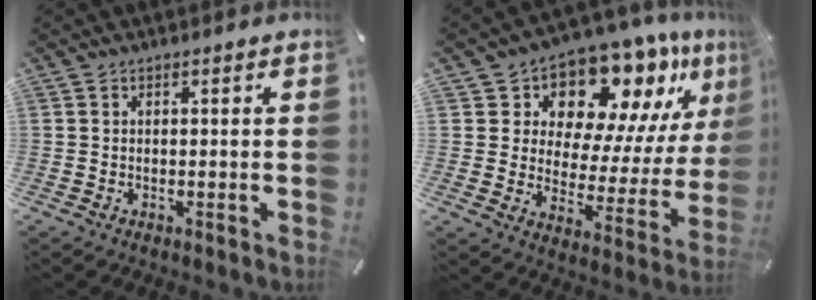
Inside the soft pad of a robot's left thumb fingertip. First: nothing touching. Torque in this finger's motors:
{"motor_torque": [1.04, 1.02, 1.78, -0.99, 0.32]}